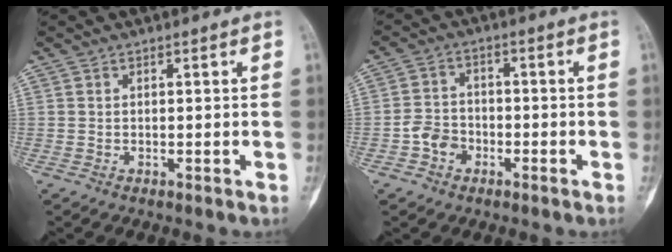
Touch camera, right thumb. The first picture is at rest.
{"total": 4.9, "force": [-2.1, 3.9, 2.1], "torque": [-0.018, 0.021, -0.044]}